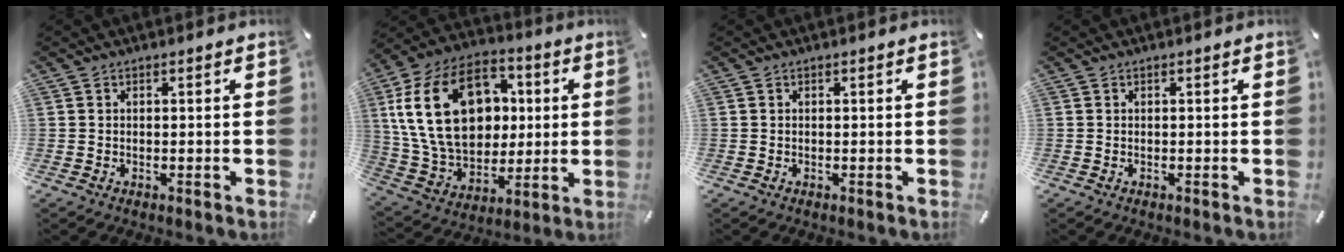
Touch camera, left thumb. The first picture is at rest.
{"total": 24.2, "force": [4.3, 17.8, 15.8], "torque": [-0.315, 0.004, 0.077]}
{"total": 0.0}
{"total": 0.0}